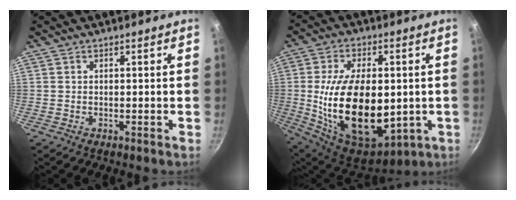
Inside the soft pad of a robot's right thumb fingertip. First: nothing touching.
{"total": 24.8, "force": [-1.3, 14.2, 20.2], "torque": [-0.345, -0.012, 0.000]}